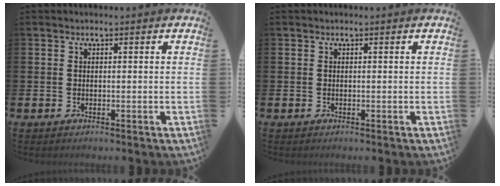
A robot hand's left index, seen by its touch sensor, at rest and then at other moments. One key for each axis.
{"total": 0.0}